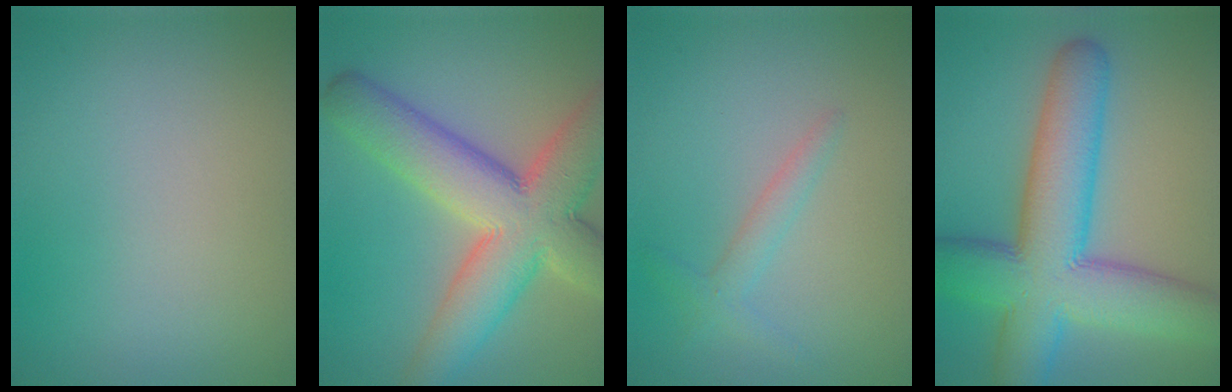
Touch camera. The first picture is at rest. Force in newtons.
{"total": 11.1, "press": 11.1, "slide": 0.8}
{"total": 1.7, "press": 1.7, "slide": 0.1}
{"total": 11.6, "press": 11.6, "slide": 0.3}